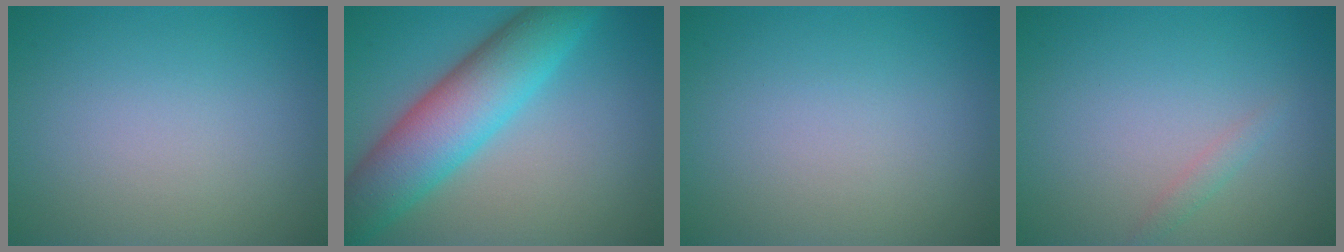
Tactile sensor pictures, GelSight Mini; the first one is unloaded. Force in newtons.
{"total": 8.8, "press": 8.8, "slide": 0.2}
{"total": 0.0}
{"total": 0.9, "press": 0.9, "slide": 0.0}